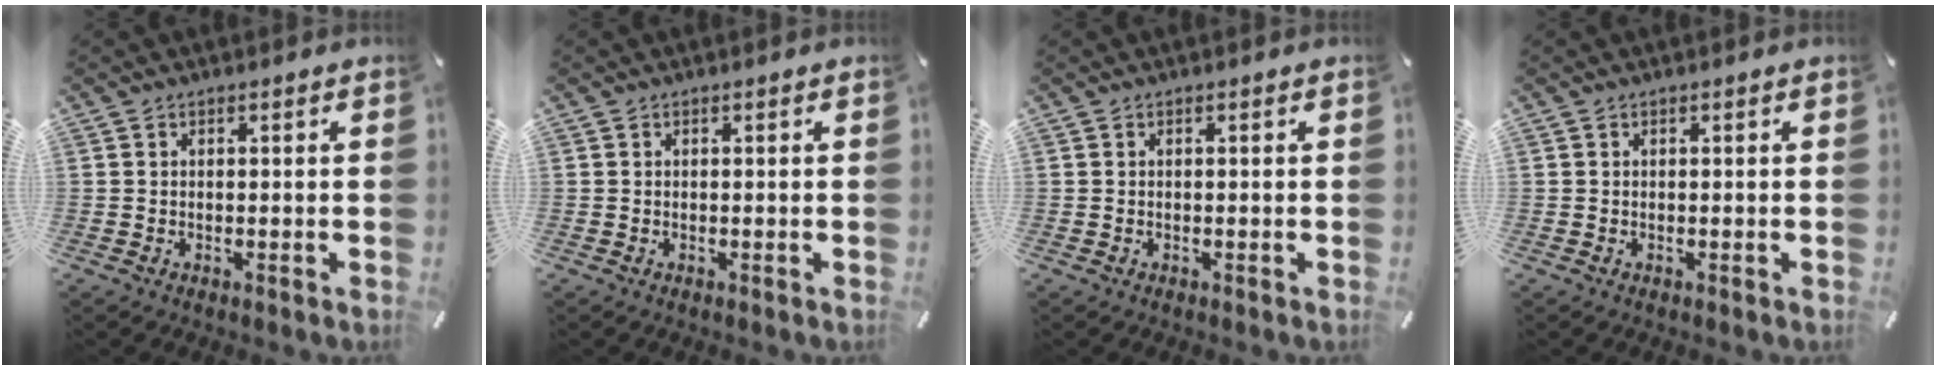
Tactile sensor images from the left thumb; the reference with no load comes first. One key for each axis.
{"total": 0.0}
{"total": 0.0}
{"total": 0.0}